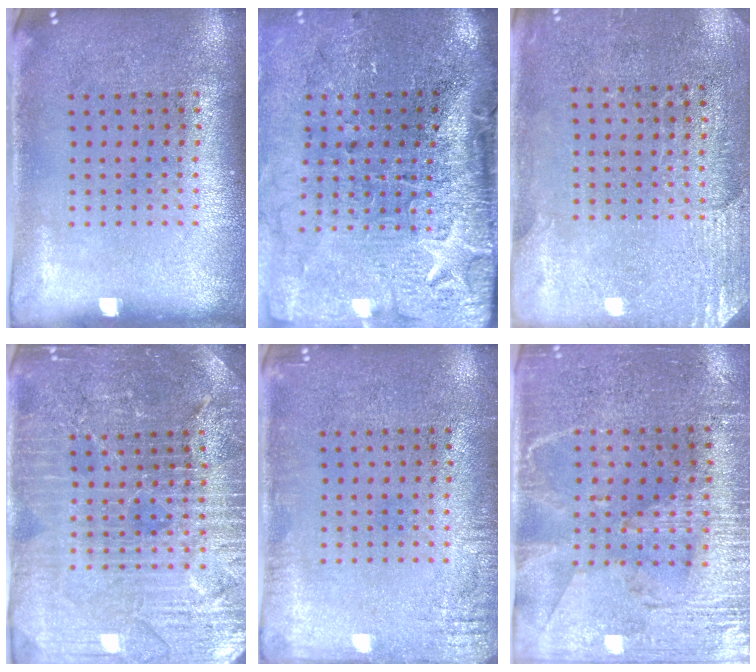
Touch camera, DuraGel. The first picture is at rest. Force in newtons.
{"total": 4.6, "press": 3.6, "slide": 2.8}
{"total": 2.7, "press": 2.5, "slide": 1.1}
{"total": 4.5, "press": 4.2, "slide": 1.5}
{"total": 1.8, "press": 1.8, "slide": 0.1}
{"total": 3.4, "press": 2.9, "slide": 1.6}